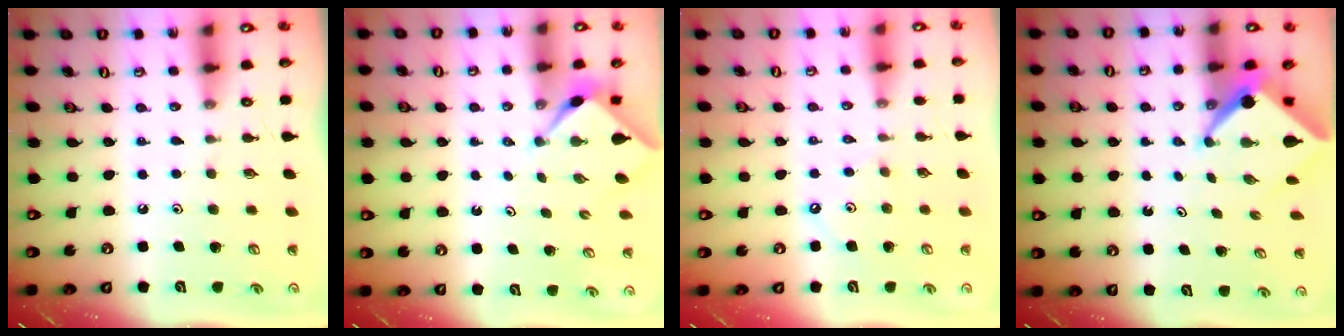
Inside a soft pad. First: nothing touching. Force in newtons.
{"total": 2.3, "press": 2.3, "slide": 0.1}
{"total": 2.5, "press": 2.5, "slide": 0.5}
{"total": 5.4, "press": 5.4, "slide": 0.3}